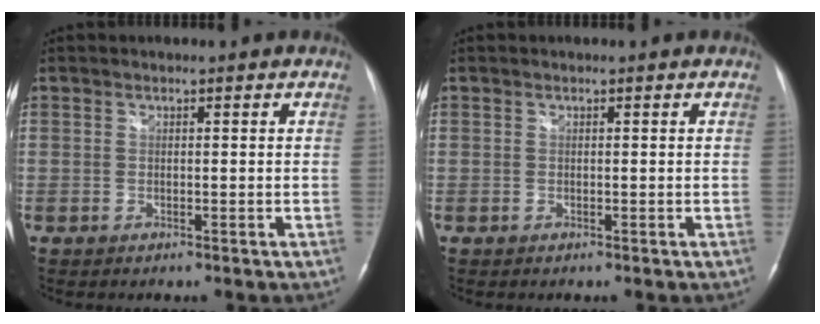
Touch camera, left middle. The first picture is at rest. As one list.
[{"total": 0.0}]